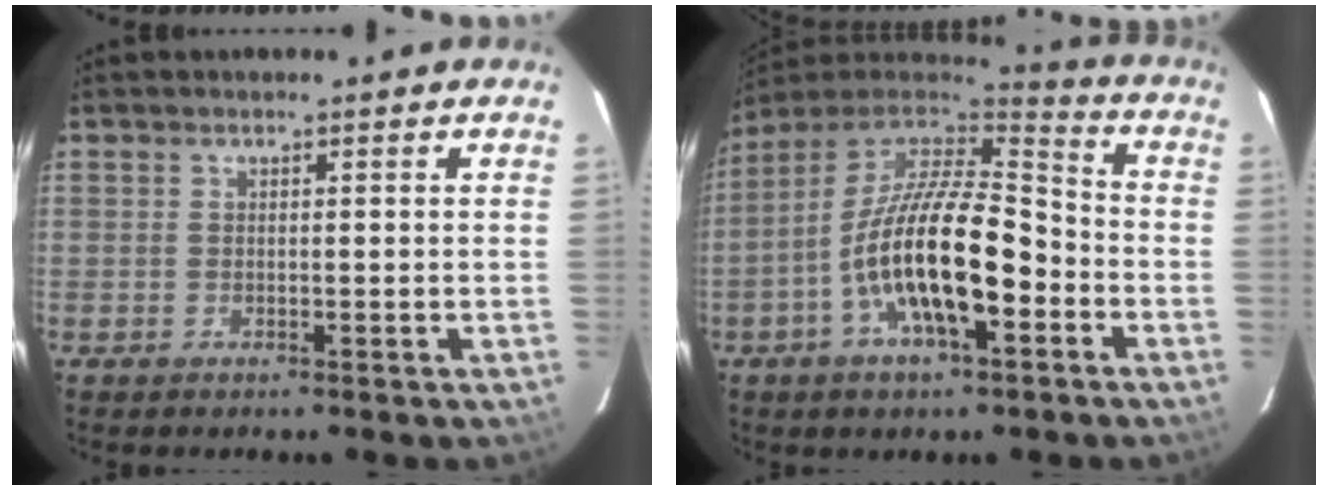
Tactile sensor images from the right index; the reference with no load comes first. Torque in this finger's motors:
{"motor_torque": [2.14, 0.00, 1.06, 0.21]}